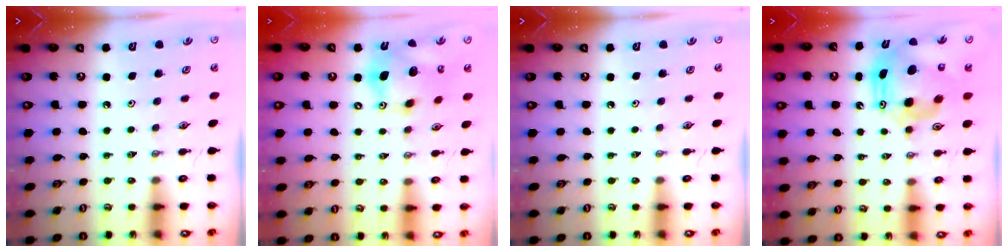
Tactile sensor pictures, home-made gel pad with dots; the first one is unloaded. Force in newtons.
{"total": 14.0, "press": 13.8, "slide": 2.5}
{"total": 0.0}
{"total": 13.8, "press": 13.8, "slide": 1.6}